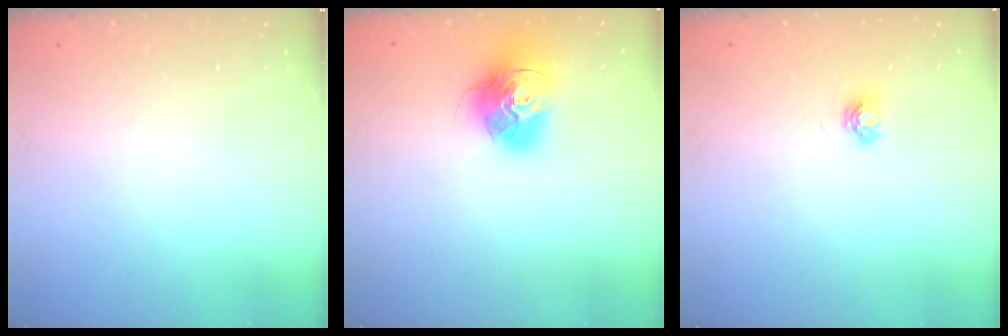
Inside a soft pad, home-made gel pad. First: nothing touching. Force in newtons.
{"total": 15.4, "press": 15.3, "slide": 1.5}
{"total": 4.5, "press": 4.5, "slide": 0.5}